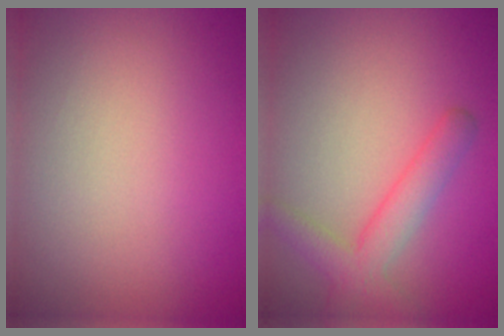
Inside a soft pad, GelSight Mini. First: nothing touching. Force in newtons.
{"total": 3.2, "press": 3.2, "slide": 0.2}